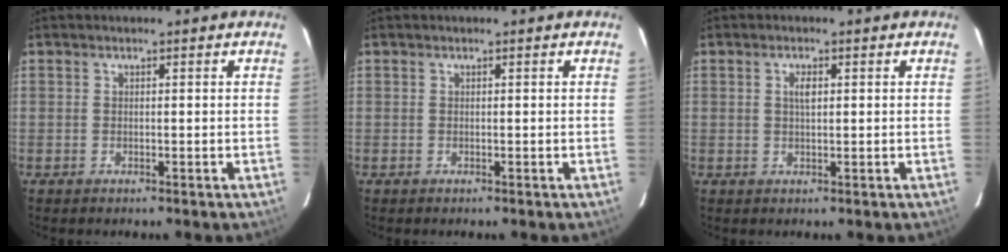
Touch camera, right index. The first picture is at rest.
{"total": 0.0}
{"total": 1.9, "force": [0.5, 0.8, 1.7], "torque": [-0.031, 0.003, 0.008]}